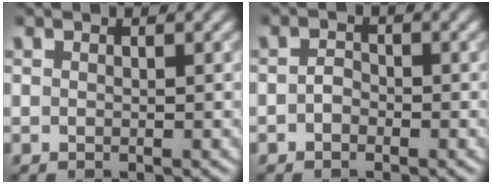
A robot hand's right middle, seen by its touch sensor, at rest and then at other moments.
{"total": 1.2, "force": [-0.5, 0.8, 0.6], "torque": [-0.014, 0.001, -0.013]}